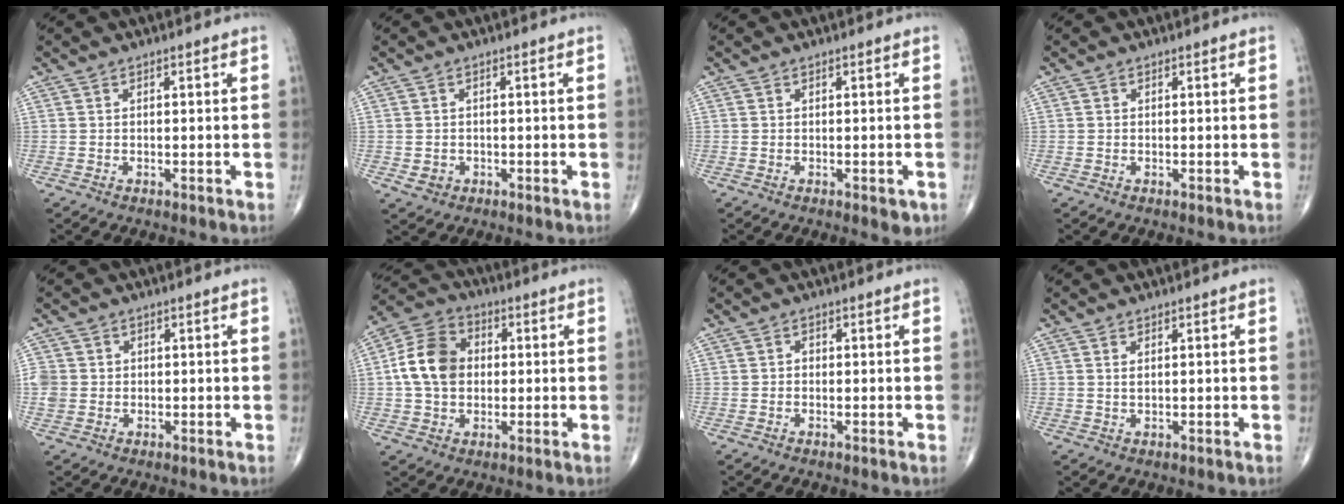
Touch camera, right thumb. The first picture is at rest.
{"total": 2.1, "force": [-0.5, 1.9, 0.8], "torque": [-0.007, 0.002, -0.001]}
{"total": 2.0, "force": [-0.7, 1.0, 1.5], "torque": [-0.010, -0.001, -0.006]}
{"total": 0.0}
{"total": 4.1, "force": [0.3, 3.8, 1.3], "torque": [-0.020, 0.008, 0.010]}
{"total": 11.5, "force": [0.7, 8.7, 7.4], "torque": [-0.121, 0.019, 0.004]}
{"total": 0.7, "force": [-0.1, 0.6, 0.4], "torque": [-0.002, 0.002, -0.005]}
{"total": 0.9, "force": [0.4, 0.3, 0.8], "torque": [-0.014, -0.001, 0.010]}